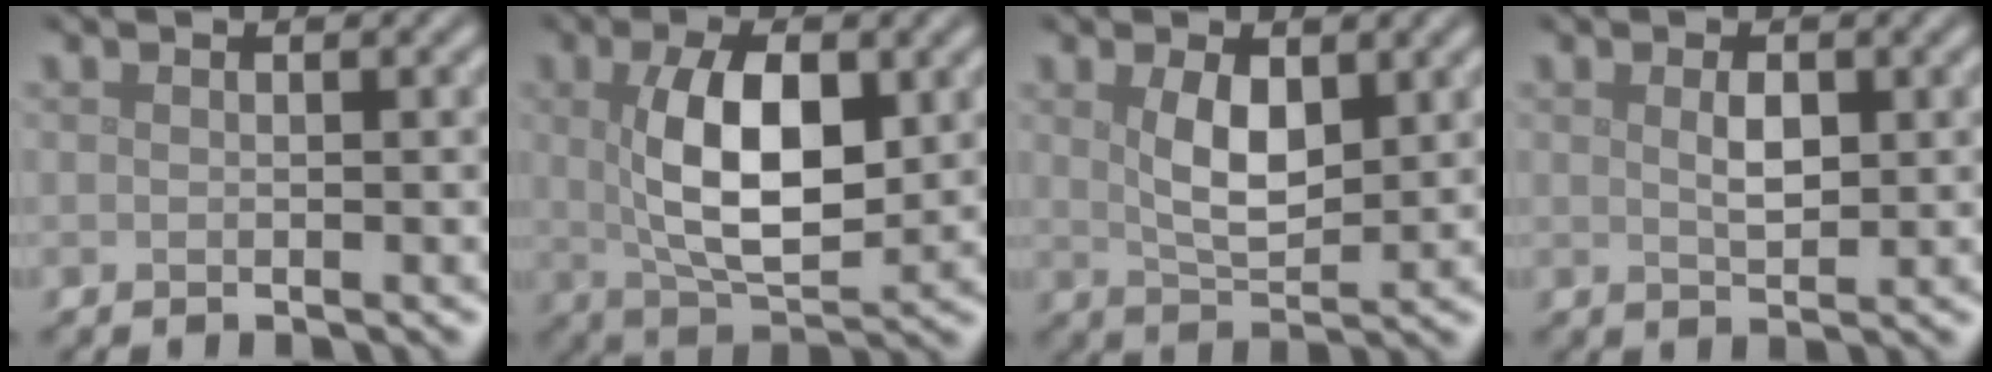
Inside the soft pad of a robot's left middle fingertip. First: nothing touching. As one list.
[{"total": 8.1, "force": [1.2, 3.6, 7.2], "torque": [-0.134, -0.004, 0.026]}, {"total": 3.9, "force": [1.3, 1.8, 3.2], "torque": [-0.067, -0.004, 0.028]}, {"total": 1.9, "force": [0.5, 0.9, 1.6], "torque": [-0.034, -0.001, 0.014]}]